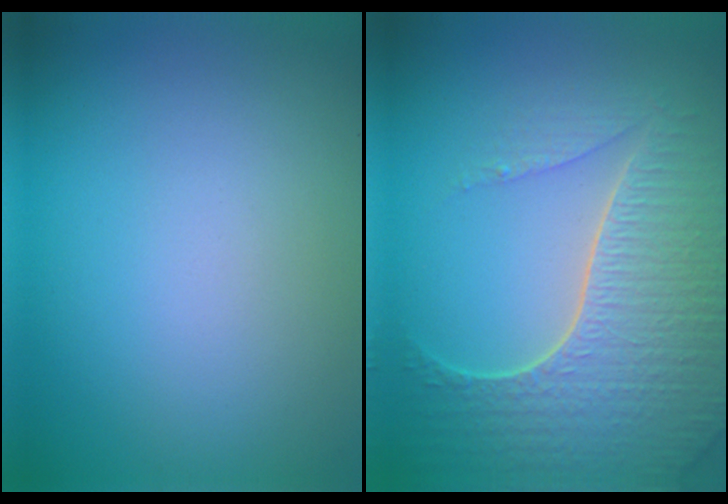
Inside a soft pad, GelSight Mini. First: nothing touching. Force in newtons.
{"total": 7.8, "press": 5.7, "slide": 5.3}